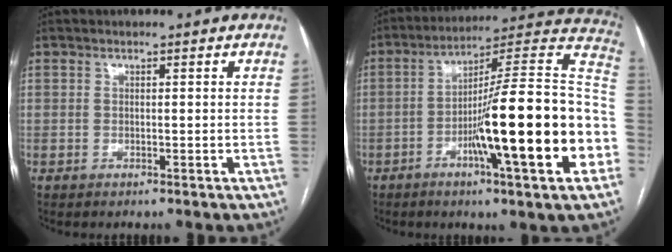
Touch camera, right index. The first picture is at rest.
{"total": 24.4, "force": [-6.1, 1.7, 23.5], "torque": [-0.282, 0.009, -0.098]}